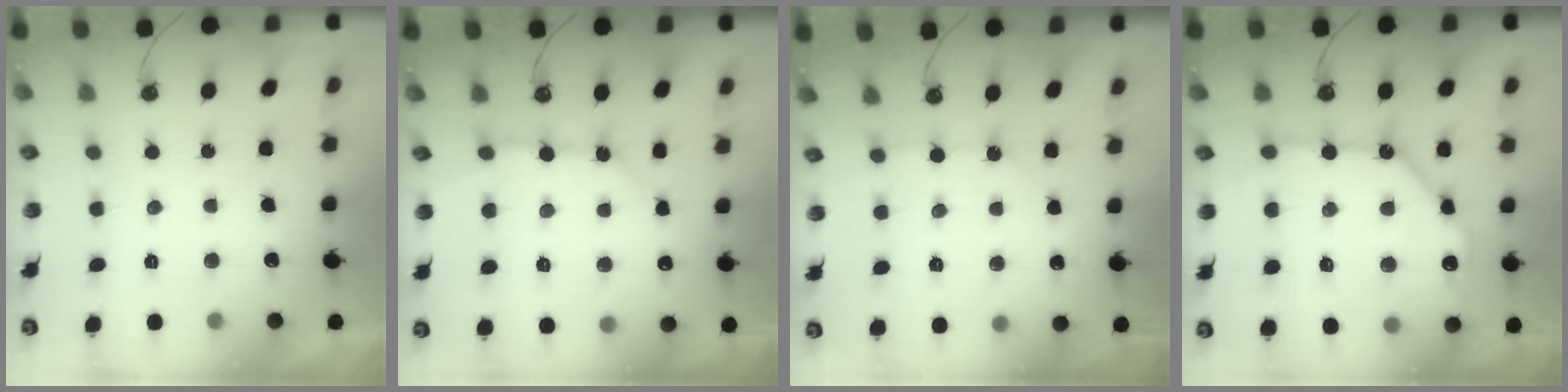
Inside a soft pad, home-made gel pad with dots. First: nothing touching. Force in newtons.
{"total": 5.8, "press": 5.8, "slide": 0.5}
{"total": 2.0, "press": 1.9, "slide": 0.3}
{"total": 14.2, "press": 14.1, "slide": 1.5}